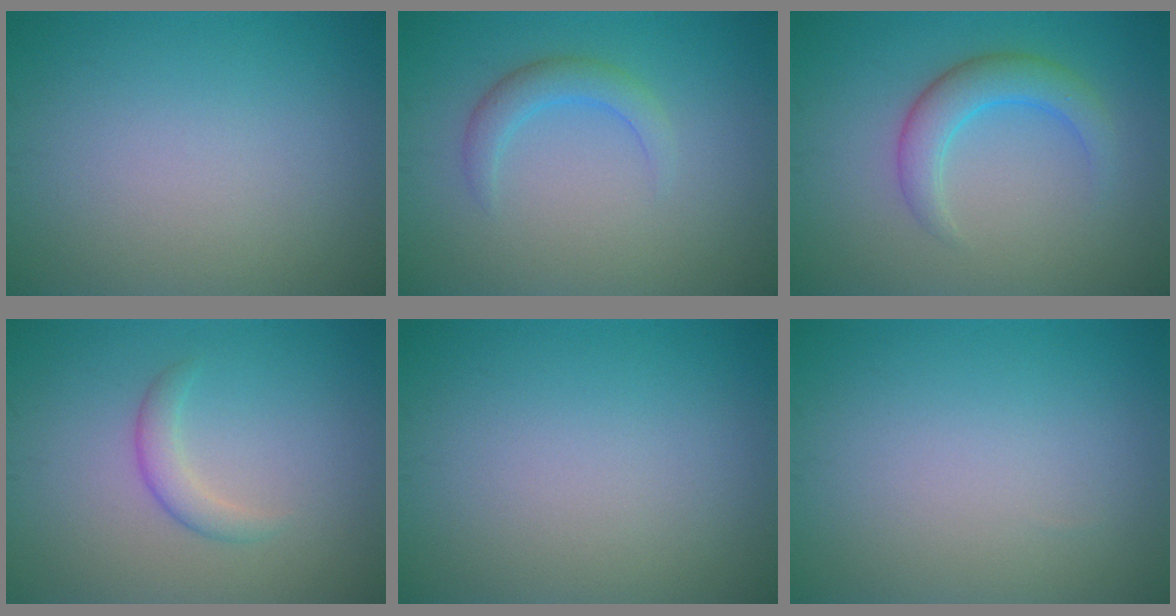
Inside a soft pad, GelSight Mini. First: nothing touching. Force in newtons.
{"total": 2.3, "press": 2.3, "slide": 0.1}
{"total": 3.6, "press": 3.6, "slide": 0.0}
{"total": 1.8, "press": 1.8, "slide": 0.1}
{"total": 0.0}
{"total": 0.0}